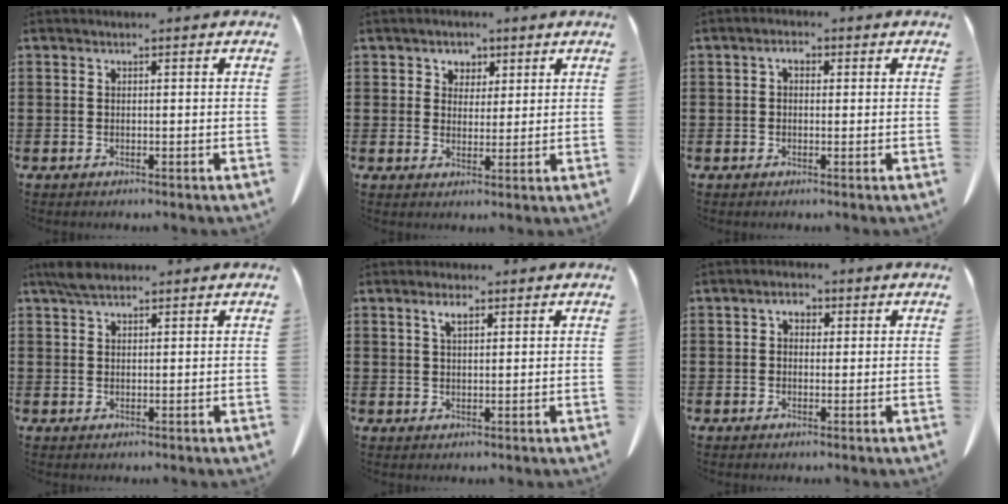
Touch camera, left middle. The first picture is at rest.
{"total": 2.9, "force": [1.8, 2.2, 0.1], "torque": [-0.008, 0.008, 0.031]}
{"total": 1.8, "force": [0.1, 1.0, 1.5], "torque": [-0.033, 0.007, 0.000]}
{"total": 2.9, "force": [2.2, 1.0, 1.5], "torque": [-0.036, 0.005, 0.041]}
{"total": 2.8, "force": [1.7, 0.8, 2.1], "torque": [-0.039, 0.001, 0.028]}
{"total": 2.2, "force": [0.7, 1.4, 1.5], "torque": [-0.034, 0.009, 0.010]}